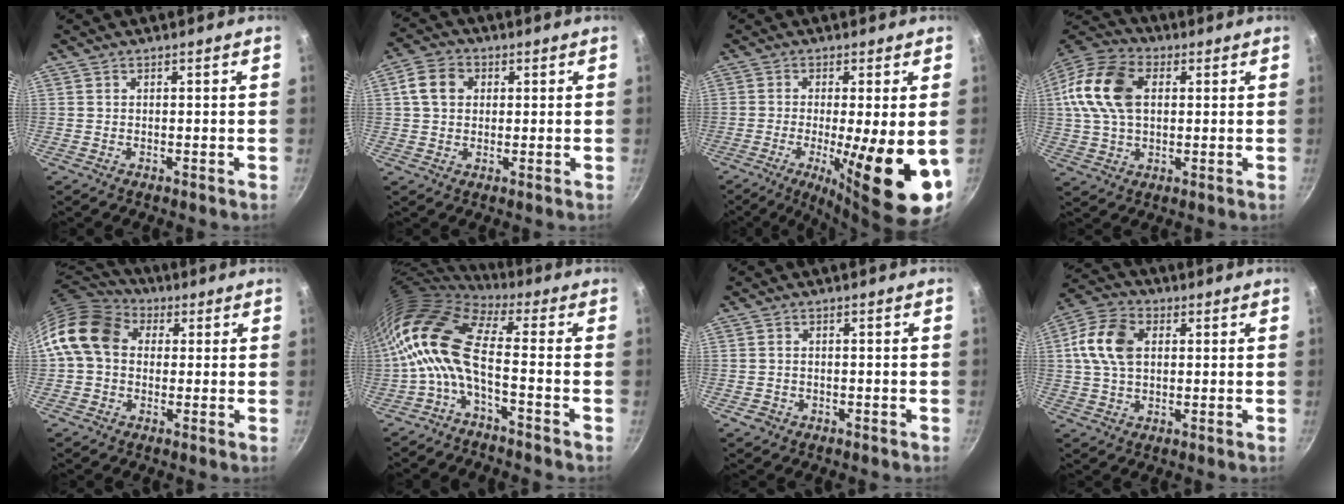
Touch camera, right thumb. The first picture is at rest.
{"total": 6.7, "force": [1.5, 5.3, 3.8], "torque": [-0.052, 0.009, 0.017]}
{"total": 16.5, "force": [-3.7, 3.7, 15.7], "torque": [-0.232, -0.014, -0.049]}
{"total": 16.6, "force": [3.1, 11.0, 12.1], "torque": [-0.222, 0.023, 0.046]}
{"total": 13.4, "force": [2.2, 10.4, 8.1], "torque": [-0.127, 0.026, 0.021]}
{"total": 12.7, "force": [-1.9, 5.0, 11.5], "torque": [-0.242, 0.028, -0.046]}
{"total": 2.1, "force": [-0.9, 1.7, 0.8], "torque": [-0.013, 0.009, -0.010]}
{"total": 11.1, "force": [1.9, 7.5, 7.9], "torque": [-0.140, 0.014, 0.024]}